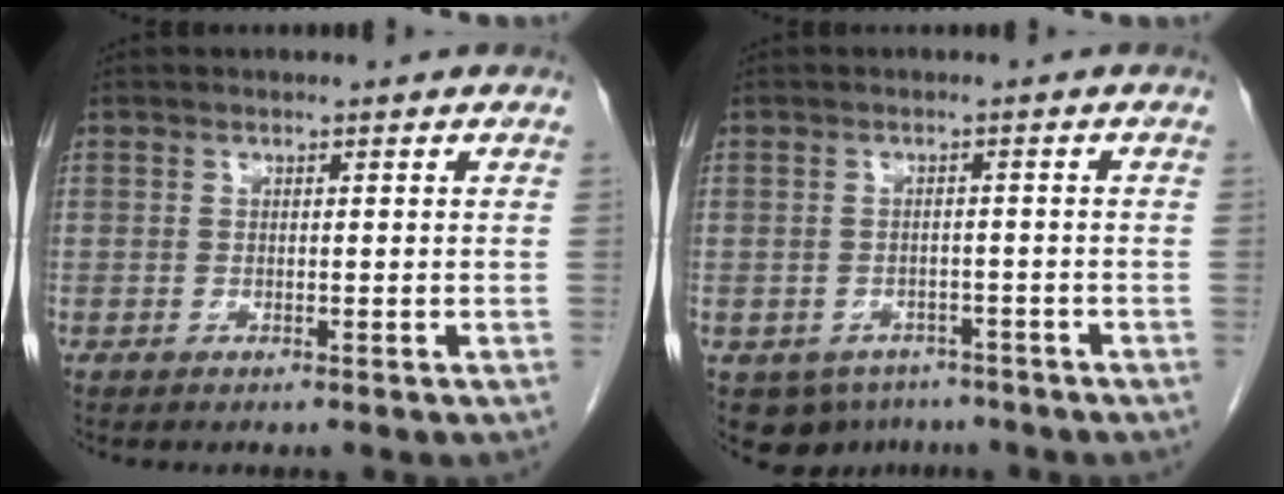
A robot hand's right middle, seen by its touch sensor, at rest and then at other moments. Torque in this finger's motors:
{"motor_torque": [0.01, -0.01, -0.02, -0.01]}